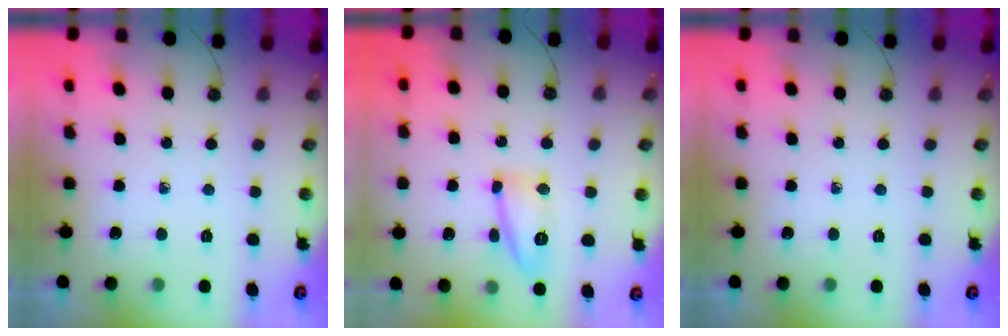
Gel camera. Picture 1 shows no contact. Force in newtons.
{"total": 12.1, "press": 12.1, "slide": 0.8}
{"total": 0.0}